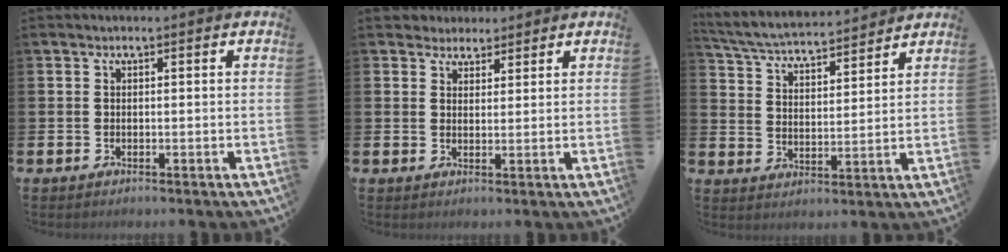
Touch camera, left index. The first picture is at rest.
{"total": 2.9, "force": [2.4, 1.5, -0.4], "torque": [0.004, -0.009, 0.042]}
{"total": 5.1, "force": [5.0, 0.6, 1.0], "torque": [-0.044, -0.037, 0.085]}